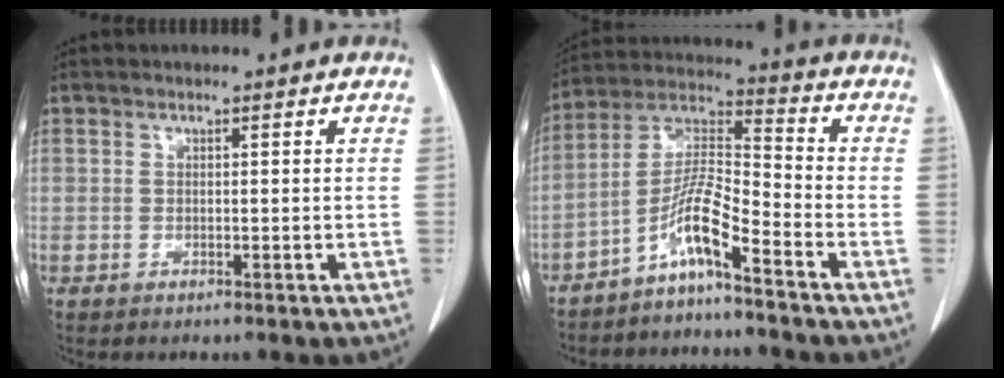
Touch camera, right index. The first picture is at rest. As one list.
[{"total": 8.2, "force": [-5.4, 0.2, 6.1], "torque": [-0.129, 0.012, -0.108]}]